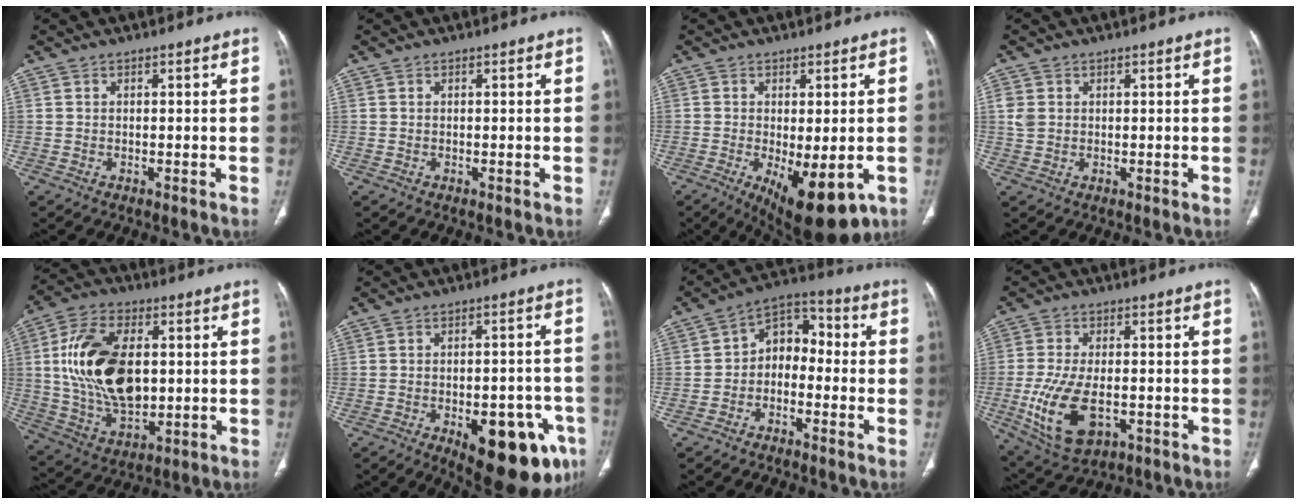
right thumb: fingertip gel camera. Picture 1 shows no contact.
{"total": 0.0}
{"total": 12.7, "force": [-4.6, 5.2, 10.7], "torque": [-0.150, -0.017, -0.053]}
{"total": 2.6, "force": [0.5, 2.1, 1.4], "torque": [-0.028, 0.002, 0.016]}
{"total": 19.3, "force": [2.0, 11.3, 15.5], "torque": [-0.279, -0.004, 0.044]}
{"total": 18.2, "force": [-8.0, 7.9, 14.2], "torque": [-0.131, 0.026, -0.090]}
{"total": 8.4, "force": [-1.9, 6.1, 5.5], "torque": [-0.056, 0.044, -0.050]}
{"total": 12.9, "force": [-3.4, 7.1, 10.3], "torque": [-0.204, -0.003, -0.047]}